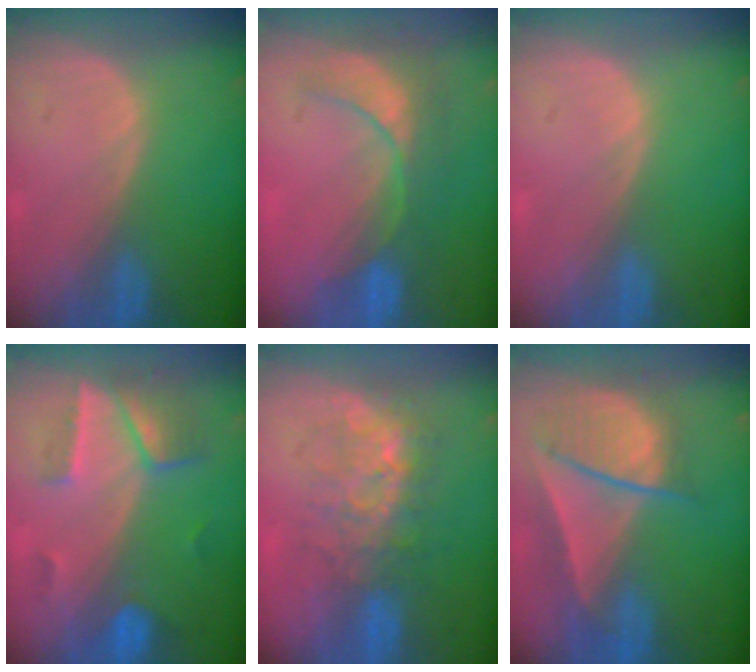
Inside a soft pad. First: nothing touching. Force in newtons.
{"total": 9.0, "press": 7.7, "slide": 4.5}
{"total": 0.0}
{"total": 7.2, "press": 6.3, "slide": 3.5}
{"total": 7.9, "press": 7.5, "slide": 2.7}
{"total": 8.9, "press": 7.9, "slide": 4.2}